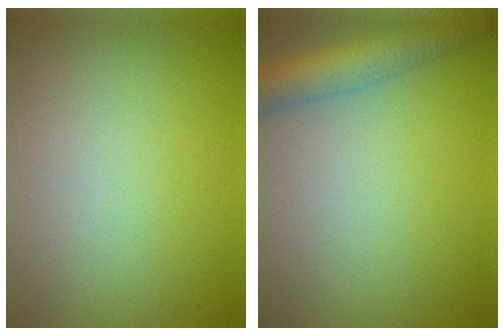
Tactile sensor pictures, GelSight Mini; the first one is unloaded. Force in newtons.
{"total": 5.1, "press": 5.1, "slide": 0.3}